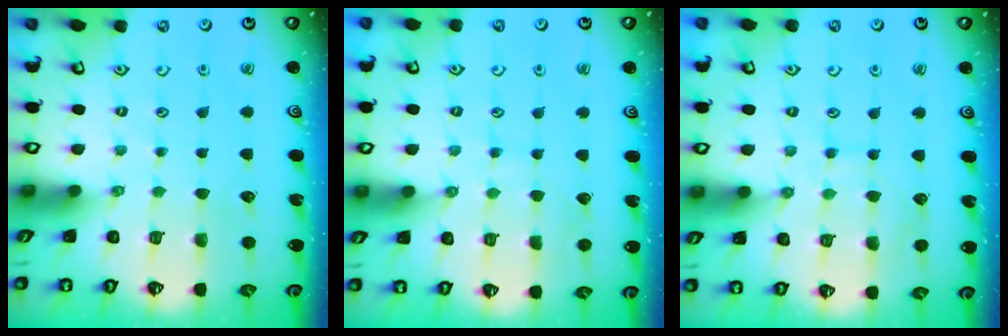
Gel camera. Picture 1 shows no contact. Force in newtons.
{"total": 5.6, "press": 5.6, "slide": 0.5}
{"total": 8.1, "press": 8.1, "slide": 0.5}